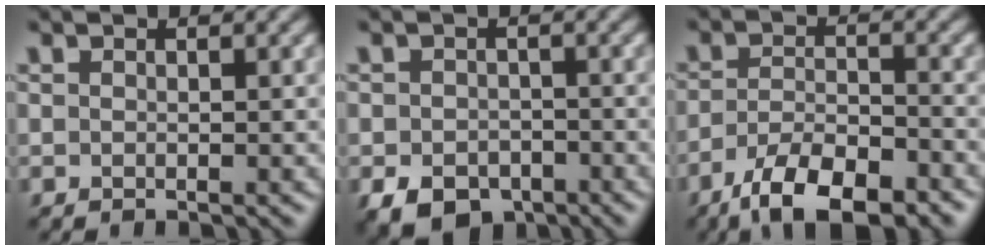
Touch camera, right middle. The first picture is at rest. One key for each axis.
{"total": 4.4, "fx": -2.6, "fy": 3.0, "fz": 1.9, "tx": -0.037, "ty": -0.011, "tz": -0.045}
{"total": 7.7, "fx": -5.6, "fy": 2.7, "fz": 4.7, "tx": -0.081, "ty": -0.005, "tz": -0.097}